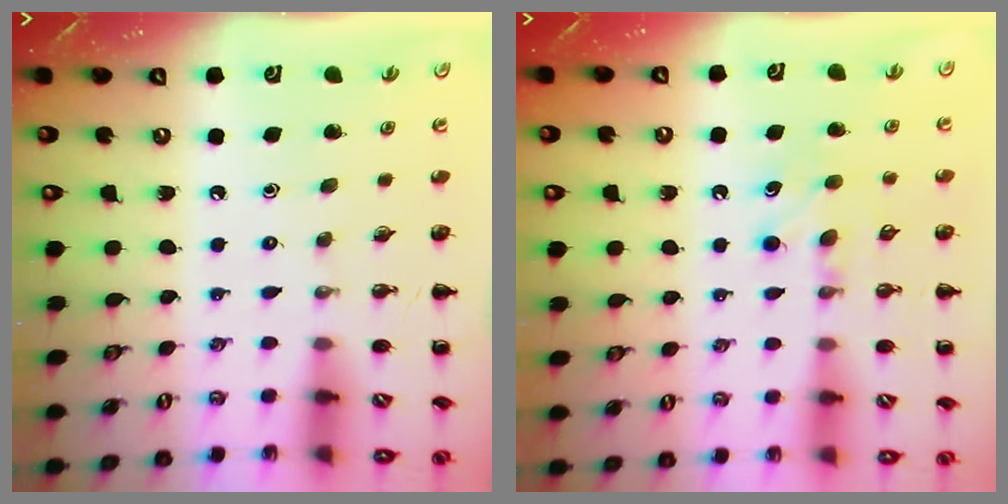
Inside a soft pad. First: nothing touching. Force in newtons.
{"total": 7.5, "press": 7.3, "slide": 1.7}